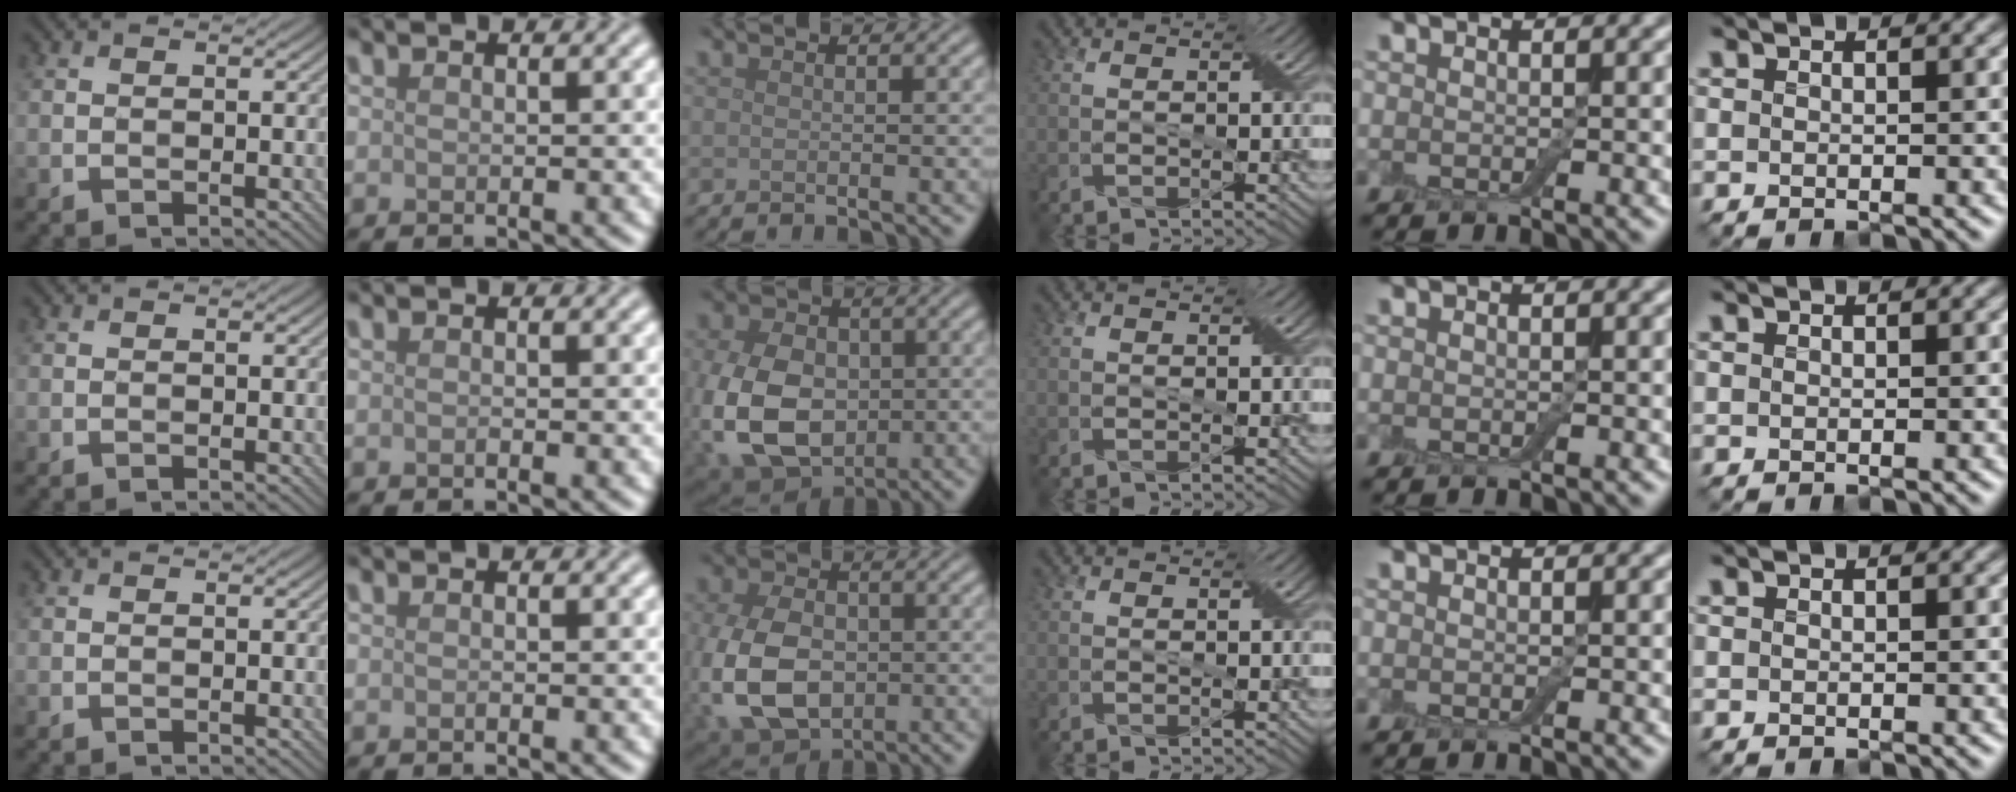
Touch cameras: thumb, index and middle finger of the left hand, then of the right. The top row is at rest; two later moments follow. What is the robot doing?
{"motion": "extract", "object": "drawer"}